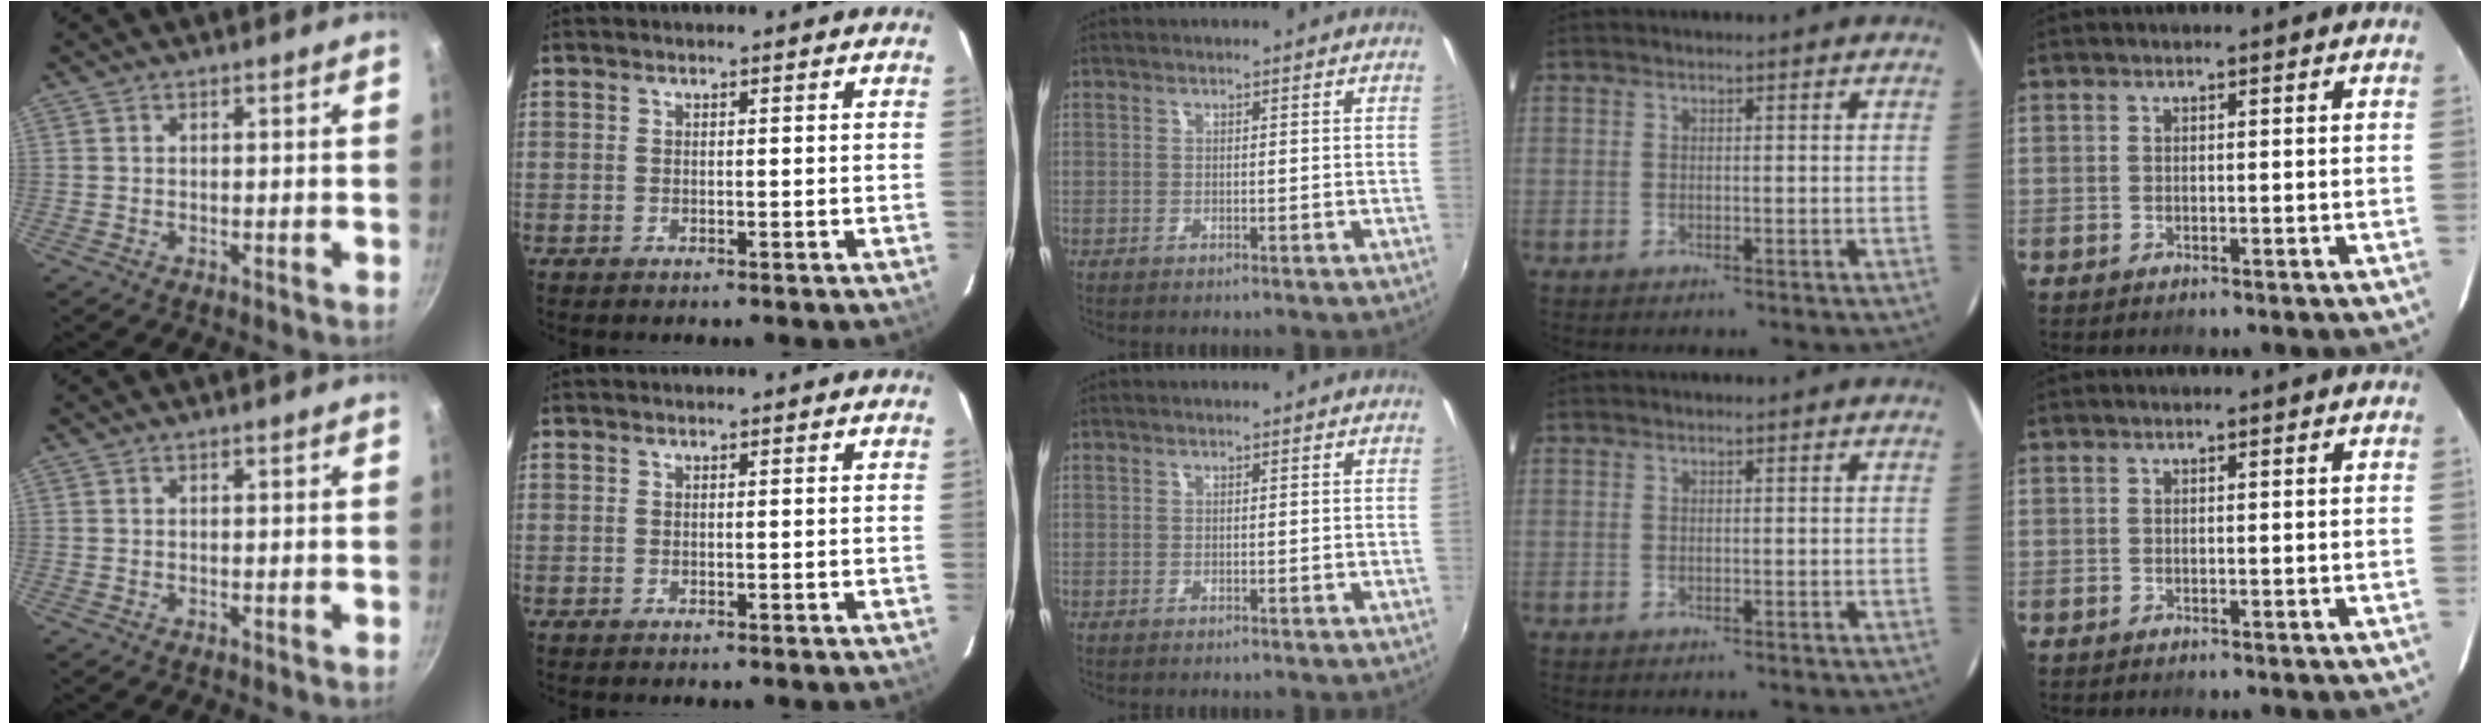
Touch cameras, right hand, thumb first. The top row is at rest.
{}